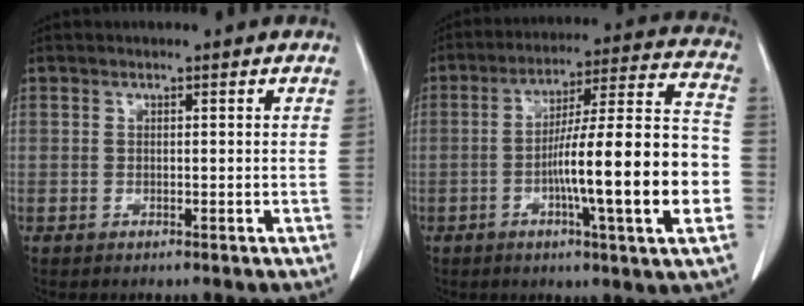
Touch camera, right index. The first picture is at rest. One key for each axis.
{"total": 19.2, "fx": -4.4, "fy": 0.7, "fz": 18.7, "tx": -0.269, "ty": 0.014, "tz": -0.066}